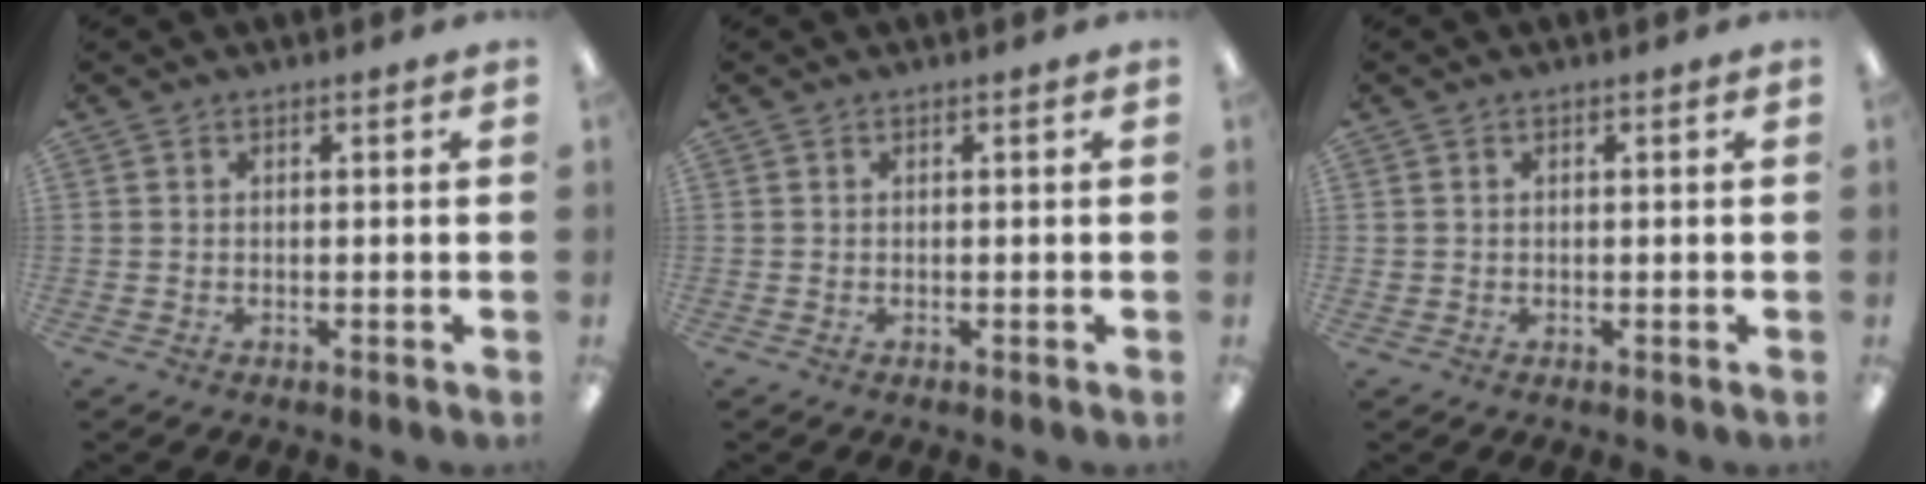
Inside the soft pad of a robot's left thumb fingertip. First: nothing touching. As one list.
[{"total": 0.0}, {"total": 0.7, "force": [0.1, 0.7, 0.1], "torque": [-0.002, 0.005, 0.001]}]